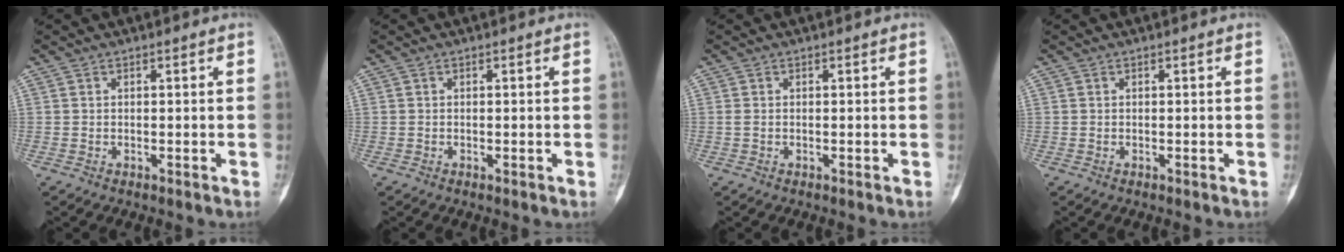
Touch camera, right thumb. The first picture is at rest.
{"total": 0.0}
{"total": 0.6, "force": [-0.1, 0.4, 0.5], "torque": [-0.015, -0.001, 0.000]}
{"total": 0.0}